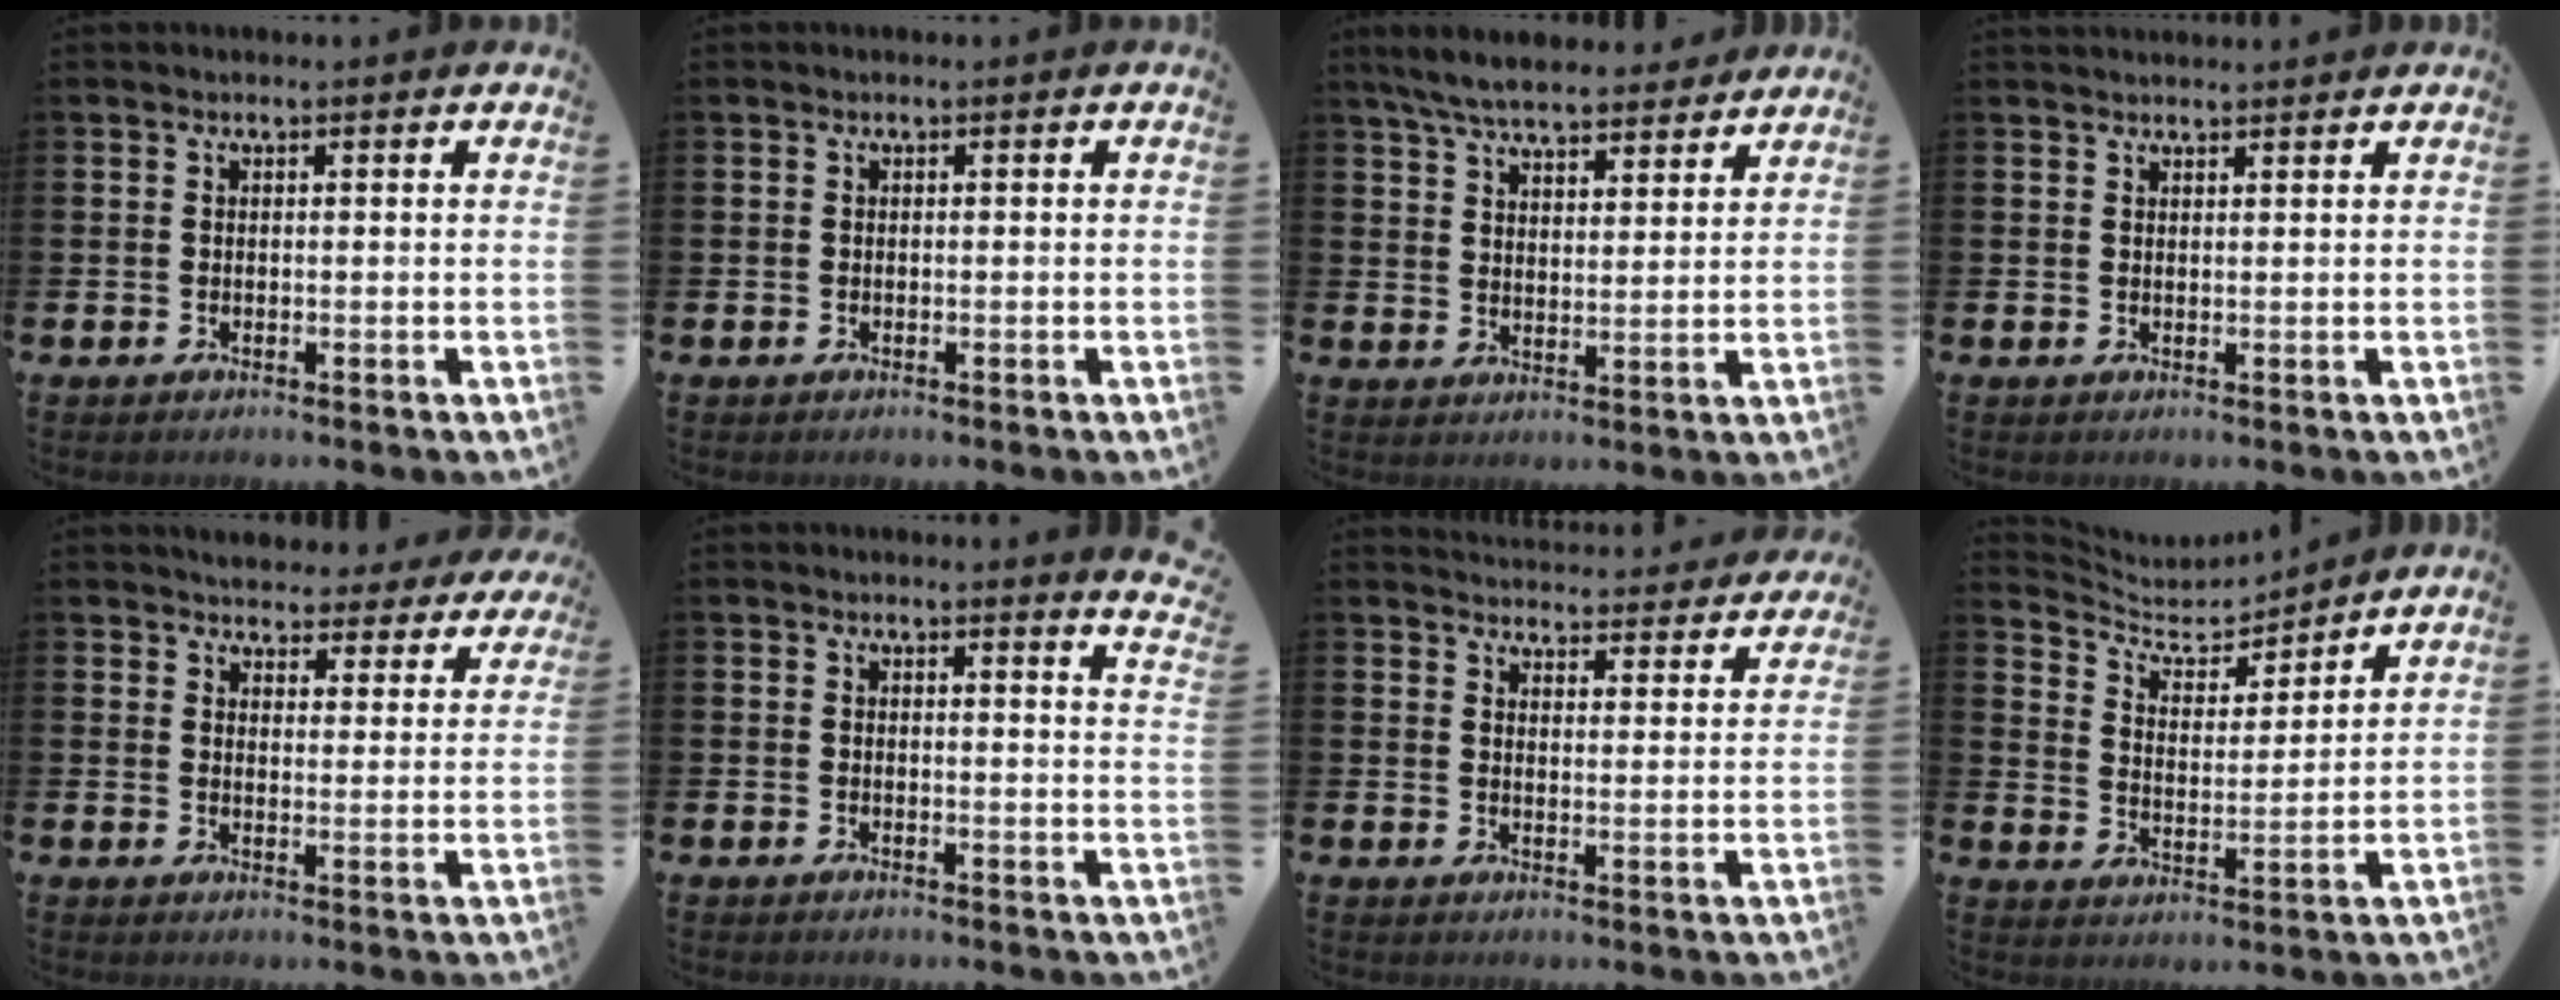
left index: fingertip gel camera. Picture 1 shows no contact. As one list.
[{"total": 0.0}, {"total": 6.9, "force": [6.5, 1.4, 2.0], "torque": [-0.059, -0.028, 0.116]}, {"total": 1.7, "force": [1.7, 0.2, 0.1], "torque": [0.005, -0.007, 0.029]}, {"total": 4.4, "force": [4.3, 1.1, 0.0], "torque": [-0.017, -0.030, 0.075]}, {"total": 2.2, "force": [2.1, -0.2, 0.1], "torque": [0.011, -0.020, 0.034]}, {"total": 4.5, "force": [4.4, 0.7, 0.2], "torque": [-0.009, -0.037, 0.075]}, {"total": 5.7, "force": [5.5, 1.4, 0.8], "torque": [-0.052, -0.041, 0.094]}]